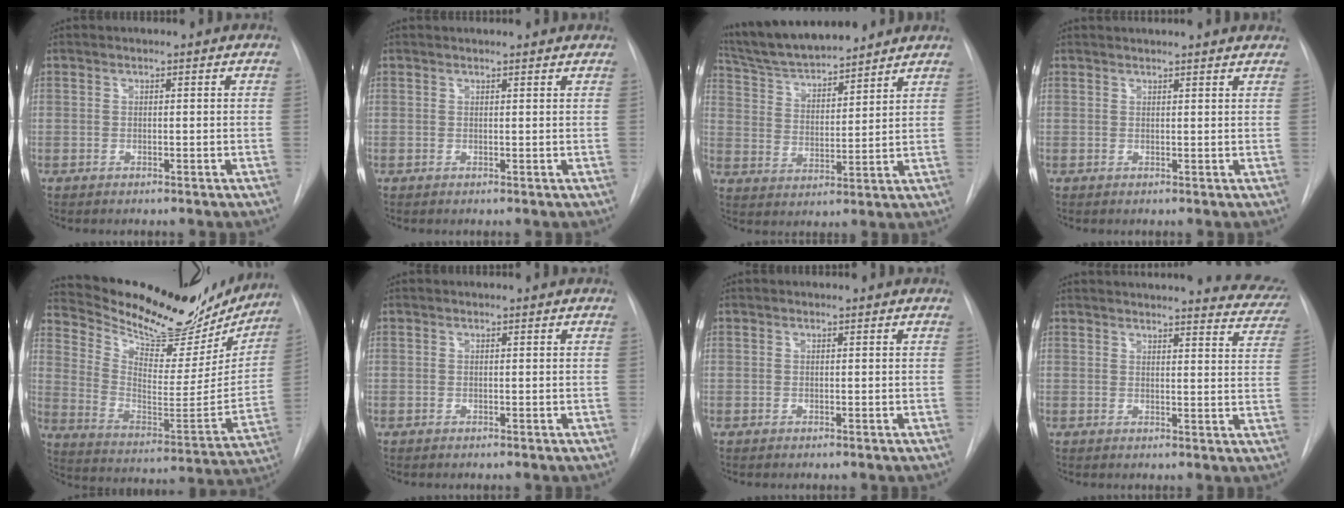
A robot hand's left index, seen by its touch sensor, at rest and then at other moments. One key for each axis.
{"total": 4.6, "fx": 4.4, "fy": 0.7, "fz": 1.2, "tx": -0.015, "ty": 0.021, "tz": 0.044}
{"total": 14.5, "fx": 13.2, "fy": 2.2, "fz": 5.4, "tx": -0.099, "ty": 0.021, "tz": 0.231}
{"total": 9.4, "fx": 9.0, "fy": 1.0, "fz": 2.7, "tx": -0.028, "ty": 0.020, "tz": 0.094}
{"total": 27.3, "fx": 24.3, "fy": 7.6, "fz": 10.0, "tx": -0.165, "ty": -0.047, "tz": 0.340}
{"total": 0.0}
{"total": 0.0}
{"total": 15.7, "fx": 15.1, "fy": 2.1, "fz": 3.6, "tx": -0.027, "ty": -0.041, "tz": 0.156}